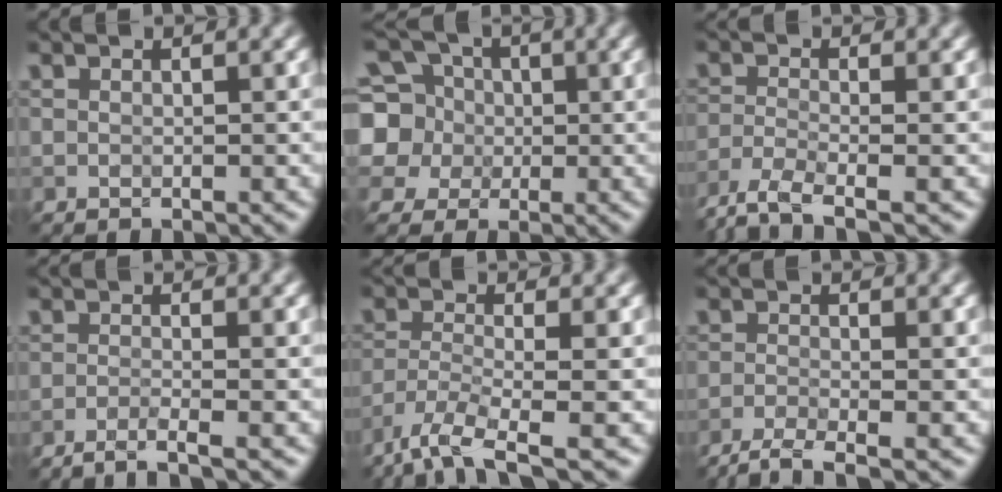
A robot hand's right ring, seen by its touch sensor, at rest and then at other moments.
{"total": 9.5, "force": [1.1, 8.7, 3.6], "torque": [-0.114, 0.029, -0.016]}
{"total": 4.4, "force": [-3.4, 1.0, 2.5], "torque": [-0.055, -0.011, -0.077]}
{"total": 2.2, "force": [-1.5, 0.3, 1.6], "torque": [-0.023, 0.002, -0.044]}
{"total": 6.2, "force": [-4.6, 1.3, 3.9], "torque": [-0.080, -0.012, -0.096]}
{"total": 3.4, "force": [-2.6, 0.6, 2.1], "torque": [-0.042, -0.005, -0.062]}